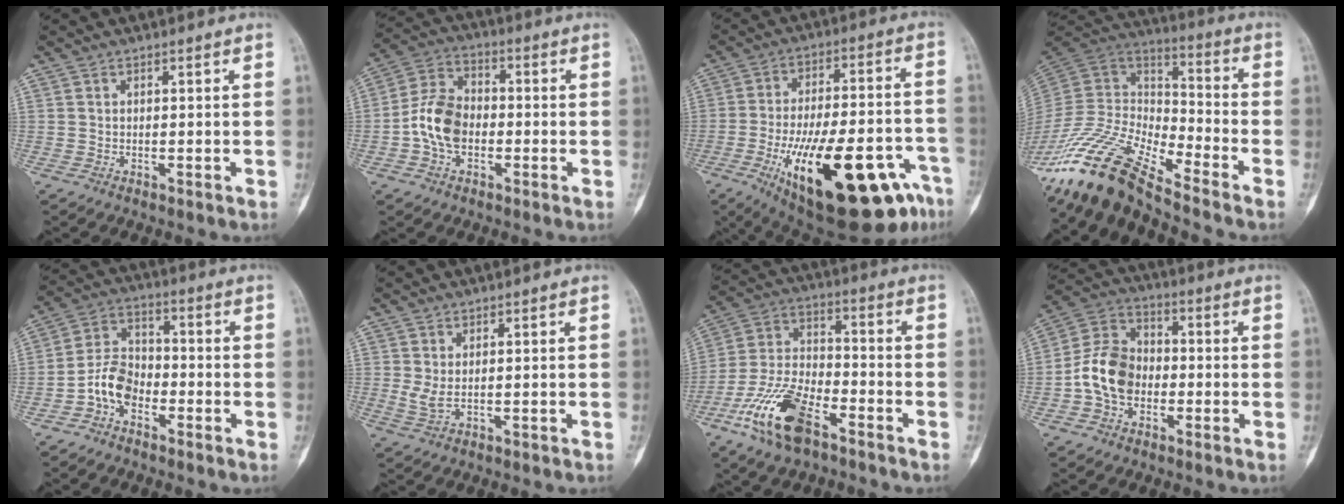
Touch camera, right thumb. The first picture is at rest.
{"total": 10.0, "force": [-2.0, 6.9, 7.0], "torque": [-0.124, 0.030, -0.048]}
{"total": 29.1, "force": [-12.8, 10.2, 24.0], "torque": [-0.327, 0.034, -0.177]}
{"total": 16.5, "force": [-14.1, 3.3, 8.1], "torque": [-0.156, 0.076, -0.280]}
{"total": 7.7, "force": [-3.6, 5.0, 4.7], "torque": [-0.080, 0.034, -0.079]}
{"total": 2.7, "force": [0.5, 0.8, 2.6], "torque": [-0.059, -0.003, 0.018]}
{"total": 15.0, "force": [-8.4, 6.6, 10.6], "torque": [-0.214, 0.038, -0.164]}
{"total": 10.9, "force": [-2.2, 8.1, 7.0], "torque": [-0.118, 0.035, -0.054]}